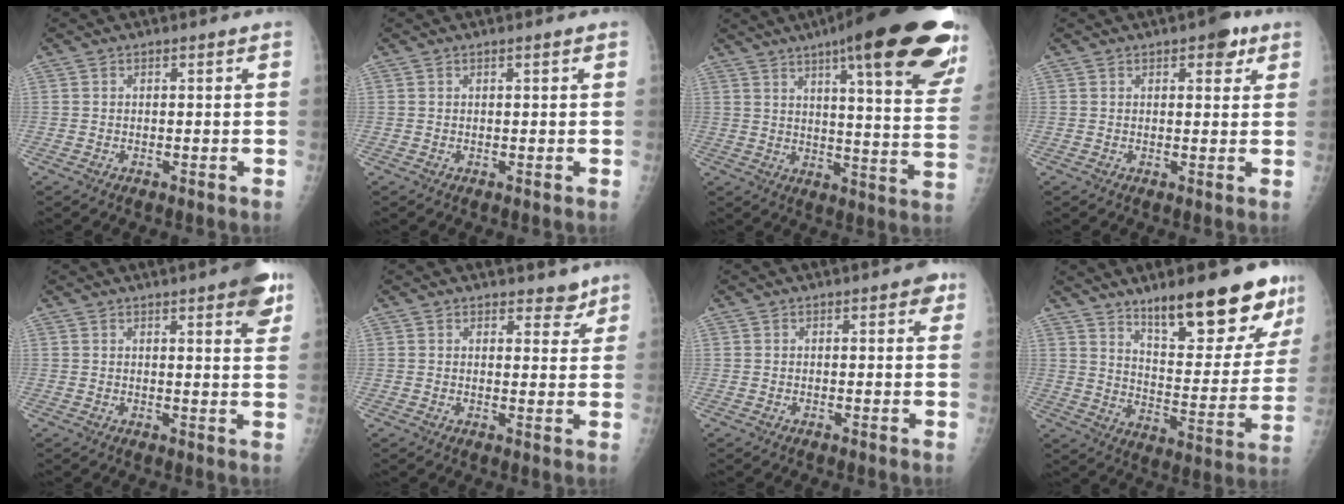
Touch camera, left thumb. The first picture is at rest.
{"total": 0.5, "force": [0.3, 0.1, 0.4], "torque": [-0.005, 0.001, 0.005]}
{"total": 29.0, "force": [17.3, 5.8, 22.6], "torque": [-0.237, -0.043, 0.223]}
{"total": 4.4, "force": [2.4, 2.1, 3.0], "torque": [-0.019, -0.006, 0.025]}
{"total": 7.2, "force": [4.0, 1.7, 5.7], "torque": [-0.058, -0.014, 0.045]}
{"total": 3.6, "force": [2.9, 1.8, 1.0], "torque": [0.013, -0.018, 0.038]}
{"total": 2.3, "force": [1.1, 1.2, 1.7], "torque": [-0.006, 0.001, 0.007]}
{"total": 21.2, "force": [14.4, 6.1, 14.4], "torque": [-0.156, -0.087, 0.218]}